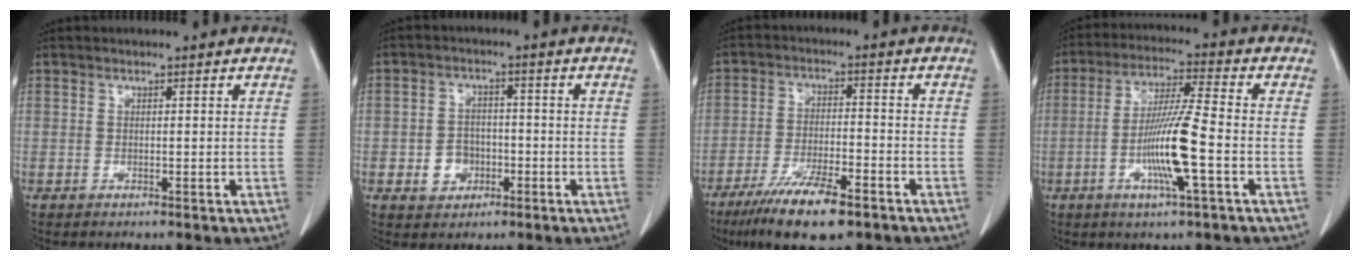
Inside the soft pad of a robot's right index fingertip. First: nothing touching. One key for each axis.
{"total": 4.5, "fx": -1.4, "fy": 3.8, "fz": 2.0, "tx": -0.034, "ty": 0.010, "tz": -0.015}
{"total": 11.5, "fx": -7.8, "fy": 2.3, "fz": 8.2, "tx": -0.146, "ty": -0.023, "tz": -0.131}
{"total": 10.9, "fx": -3.0, "fy": -0.2, "fz": 10.5, "tx": -0.206, "ty": -0.010, "tz": -0.061}